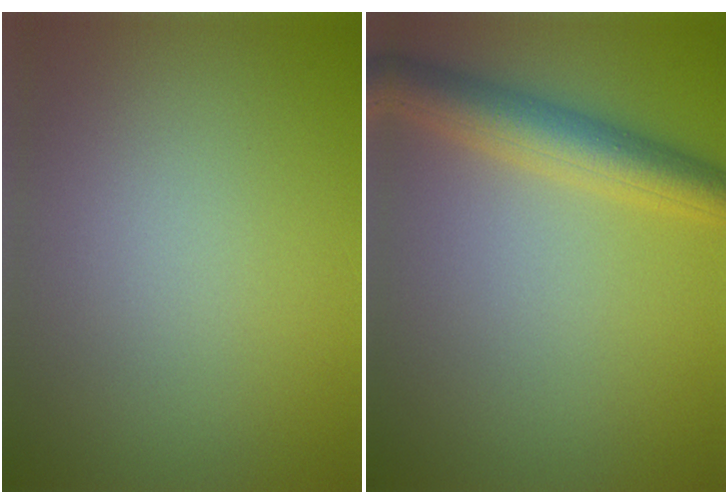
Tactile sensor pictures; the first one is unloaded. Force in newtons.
{"total": 5.0, "press": 5.0, "slide": 0.1}